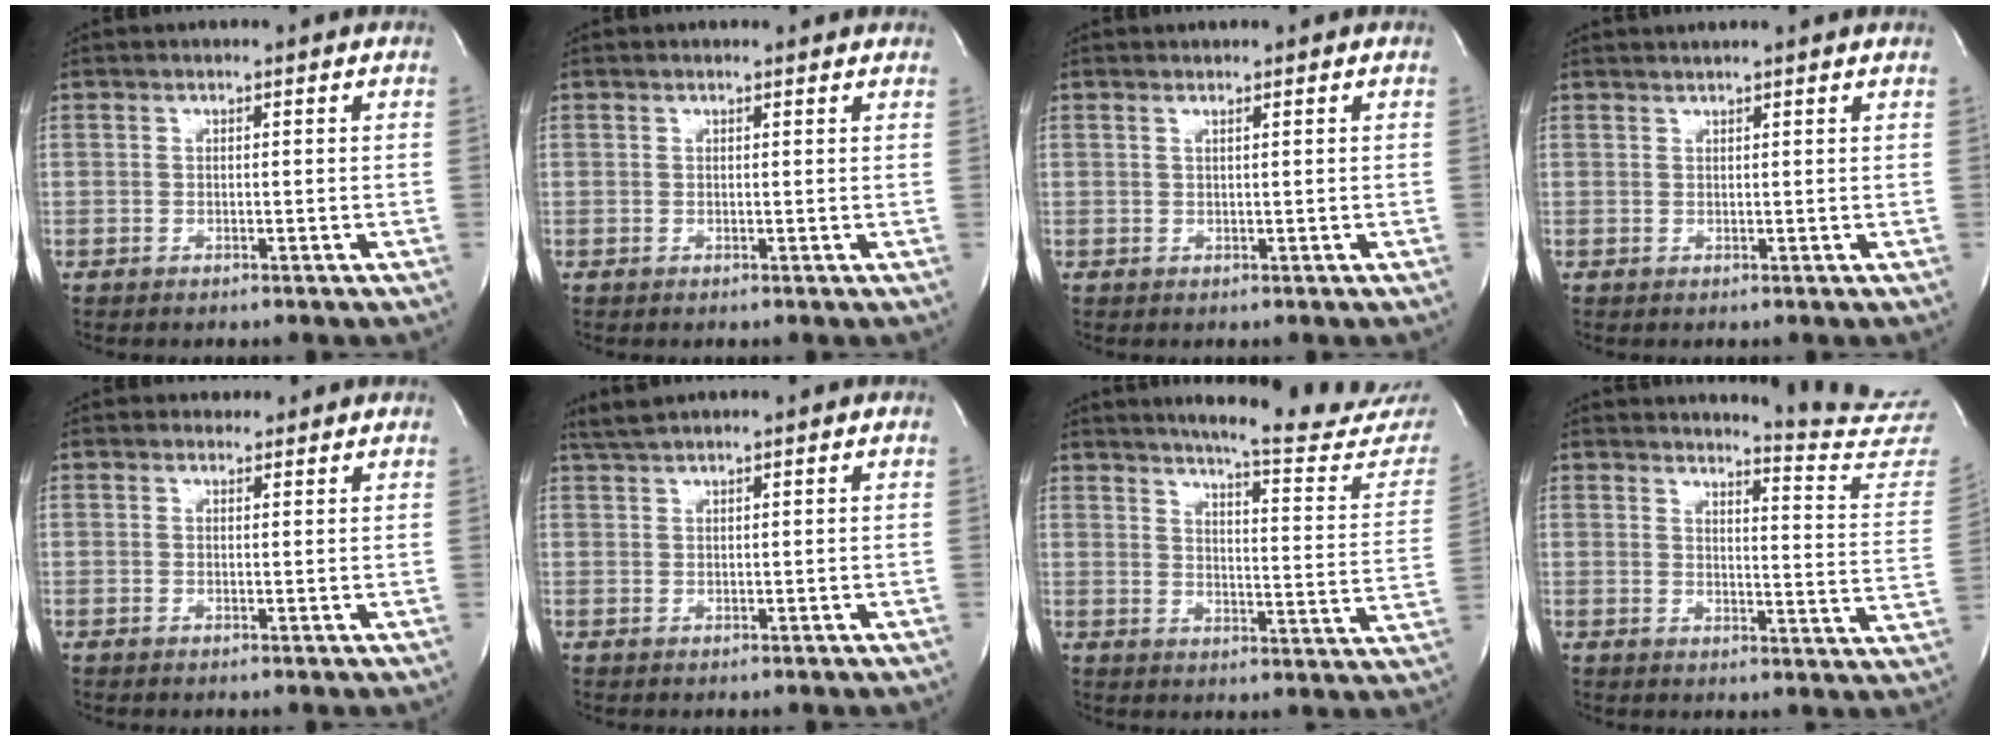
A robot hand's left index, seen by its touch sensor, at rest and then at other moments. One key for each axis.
{"total": 2.0, "fx": 2.0, "fy": 0.4, "fz": 0.4, "tx": -0.014, "ty": 0.002, "tz": 0.011}
{"total": 0.6, "fx": 0.4, "fy": -0.3, "fz": 0.4, "tx": -0.016, "ty": -0.003, "tz": 0.012}
{"total": 2.9, "fx": 2.6, "fy": -0.6, "fz": 1.0, "tx": -0.016, "ty": 0.013, "tz": 0.034}
{"total": 1.1, "fx": 0.8, "fy": 0.7, "fz": -0.2, "tx": 0.001, "ty": 0.001, "tz": 0.008}
{"total": 2.5, "fx": 2.3, "fy": -0.2, "fz": 1.1, "tx": -0.024, "ty": 0.012, "tz": 0.045}
{"total": 20.8, "fx": 19.6, "fy": 0.8, "fz": 7.0, "tx": -0.088, "ty": -0.111, "tz": 0.223}
{"total": 13.1, "fx": 13.0, "fy": -1.9, "fz": 0.4, "tx": -0.004, "ty": -0.142, "tz": 0.131}